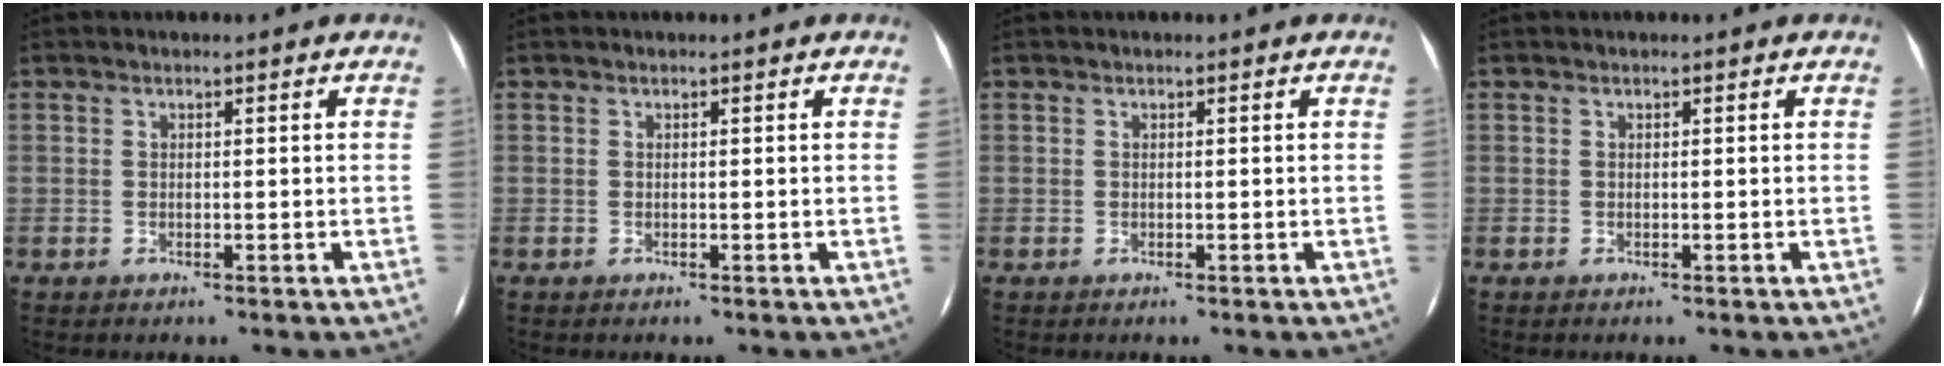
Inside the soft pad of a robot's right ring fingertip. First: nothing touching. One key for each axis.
{"total": 0.0}
{"total": 0.0}
{"total": 0.0}